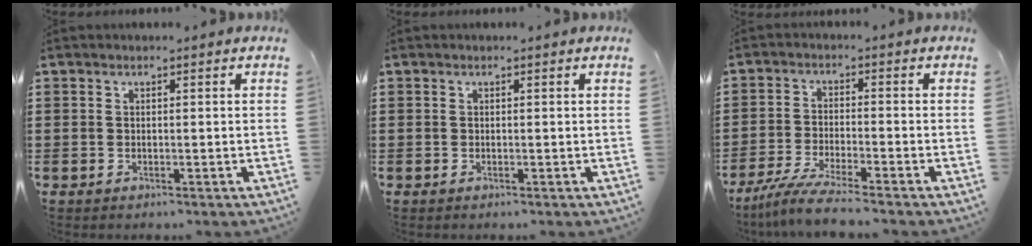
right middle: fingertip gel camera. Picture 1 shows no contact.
{"total": 0.0}
{"total": 5.5, "force": [-4.8, -0.4, 2.6], "torque": [-0.069, -0.023, -0.097]}